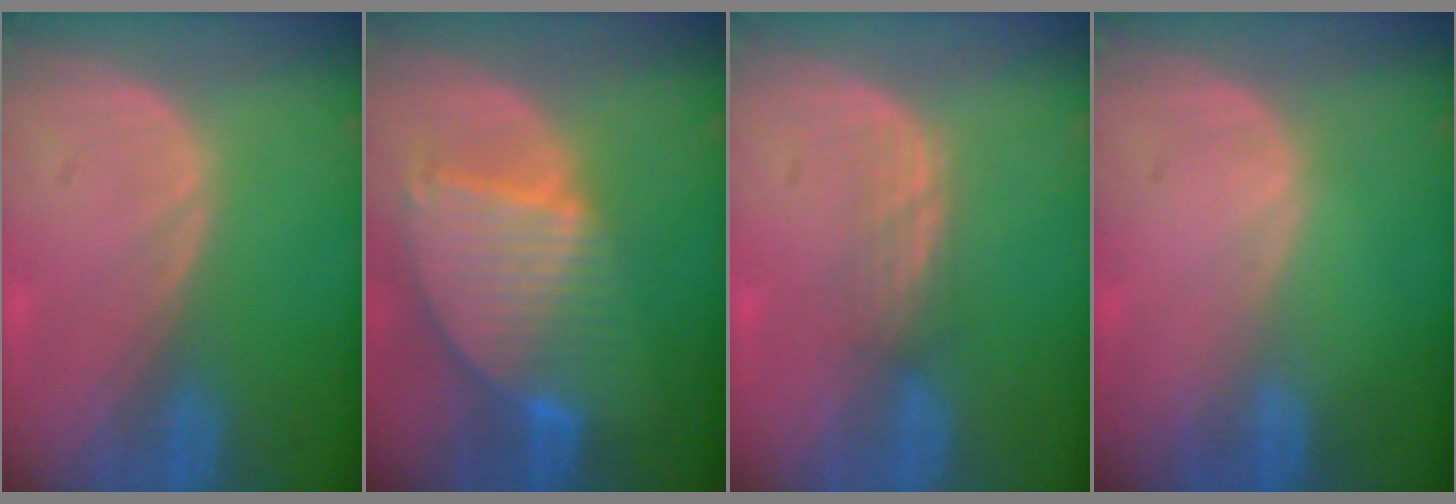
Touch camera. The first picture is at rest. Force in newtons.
{"total": 9.2, "press": 7.8, "slide": 4.9}
{"total": 2.2, "press": 2.2, "slide": 0.4}
{"total": 0.0}